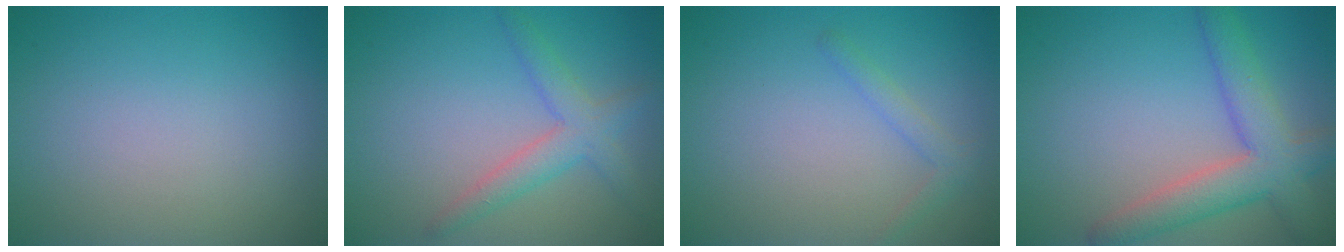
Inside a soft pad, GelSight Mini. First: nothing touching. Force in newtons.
{"total": 3.2, "press": 3.2, "slide": 0.2}
{"total": 1.4, "press": 1.4, "slide": 0.1}
{"total": 5.9, "press": 5.8, "slide": 0.3}